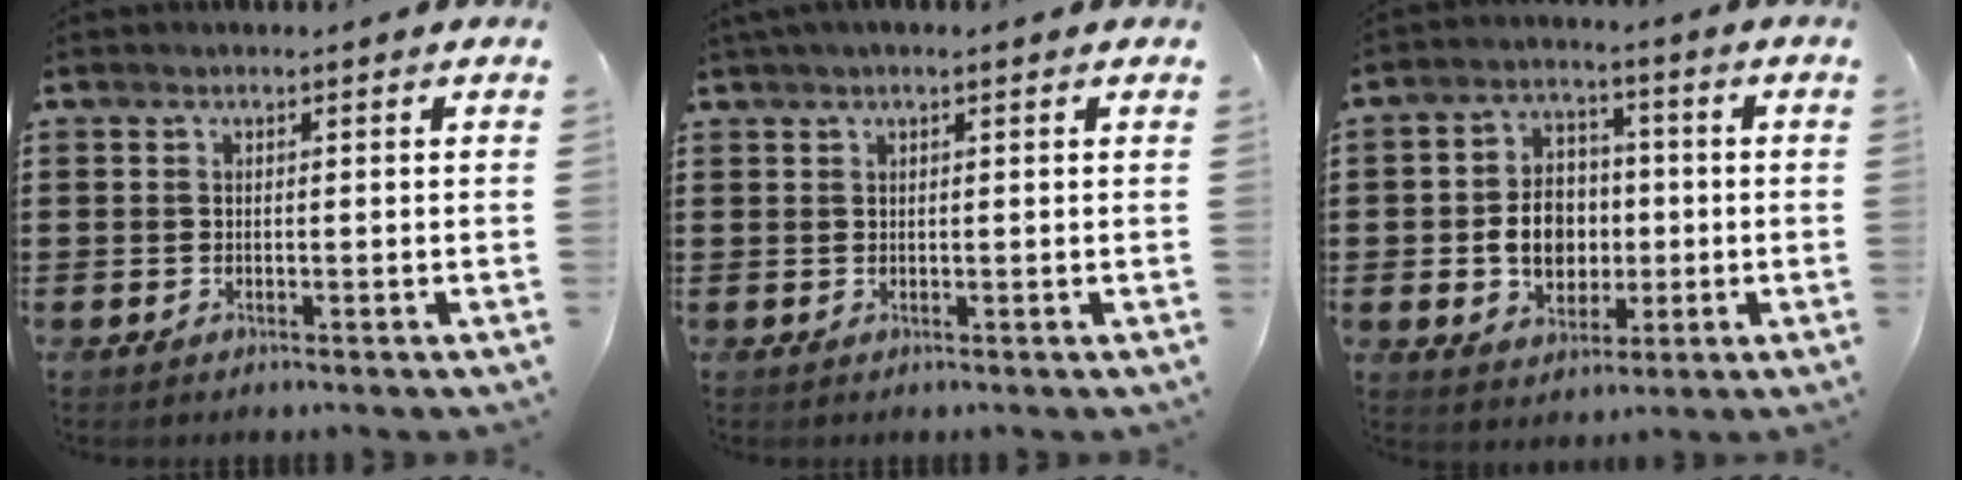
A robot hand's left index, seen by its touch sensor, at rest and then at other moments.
{"total": 1.2, "force": [0.6, 0.0, 1.0], "torque": [-0.020, 0.001, 0.012]}
{"total": 7.7, "force": [-0.6, 6.3, 4.4], "torque": [-0.085, 0.011, -0.013]}